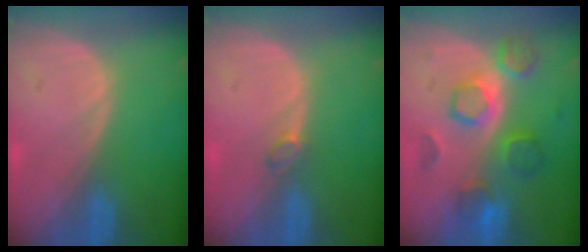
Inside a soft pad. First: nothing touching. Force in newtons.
{"total": 1.2, "press": 1.2, "slide": 0.4}
{"total": 8.2, "press": 7.8, "slide": 2.5}